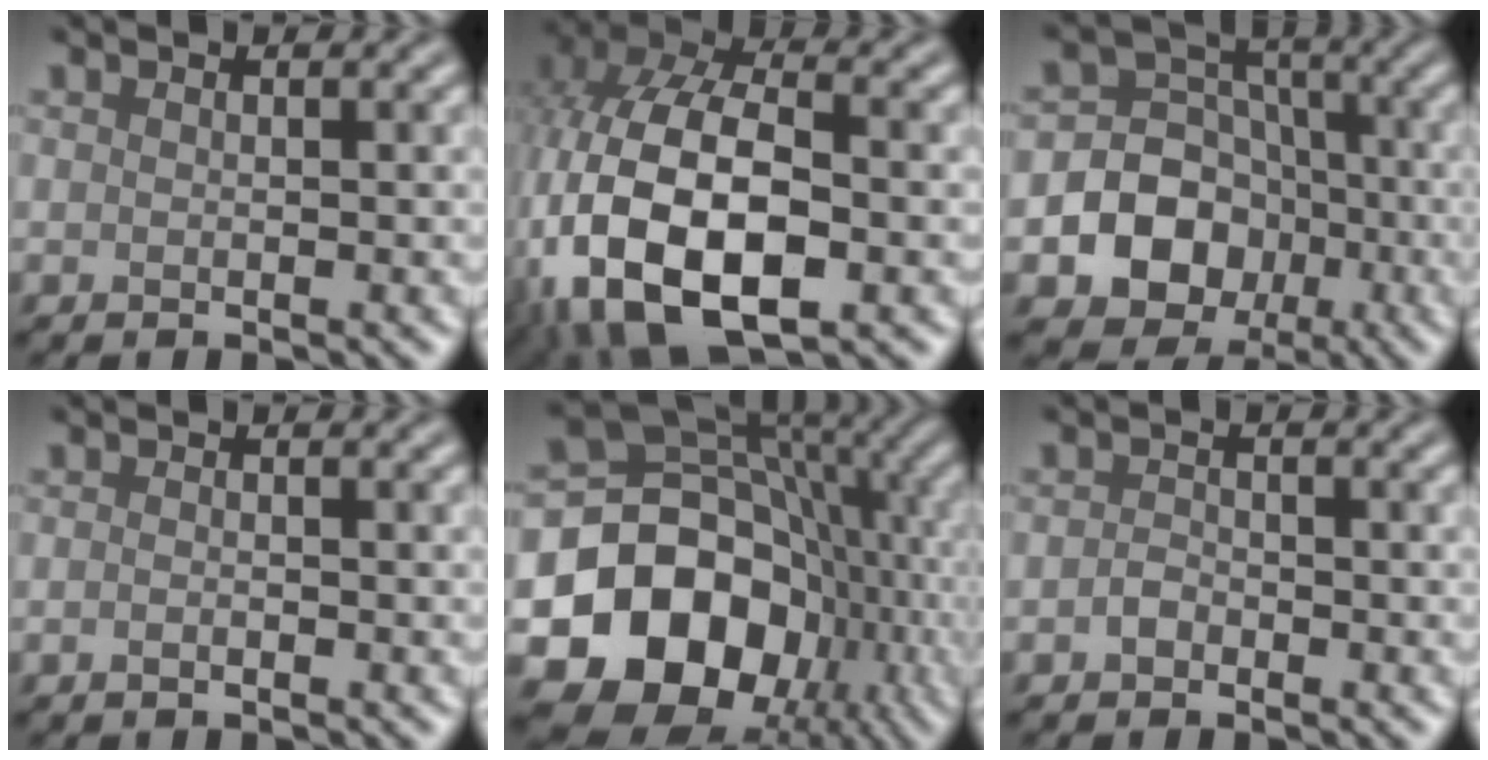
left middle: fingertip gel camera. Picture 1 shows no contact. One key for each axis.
{"total": 14.0, "fx": -3.5, "fy": 8.6, "fz": 10.5, "tx": -0.224, "ty": -0.017, "tz": -0.058}
{"total": 10.4, "fx": -3.4, "fy": 9.2, "fz": 3.5, "tx": -0.051, "ty": -0.005, "tz": -0.086}
{"total": 0.7, "fx": -0.3, "fy": 0.2, "fz": 0.5, "tx": -0.011, "ty": -0.002, "tz": -0.007}
{"total": 16.9, "fx": -5.4, "fy": 13.7, "fz": 8.4, "tx": -0.144, "ty": -0.007, "tz": -0.098}
{"total": 1.0, "fx": -0.5, "fy": 0.7, "fz": 0.5, "tx": -0.011, "ty": 0.001, "tz": -0.013}